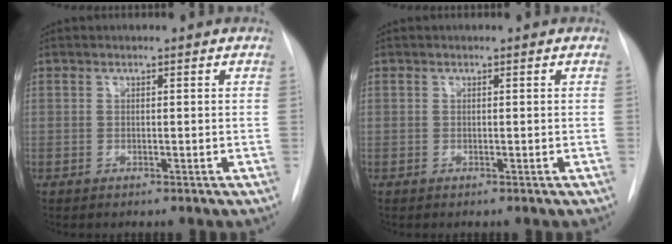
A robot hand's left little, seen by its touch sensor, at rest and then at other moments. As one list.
[{"total": 0.0}]